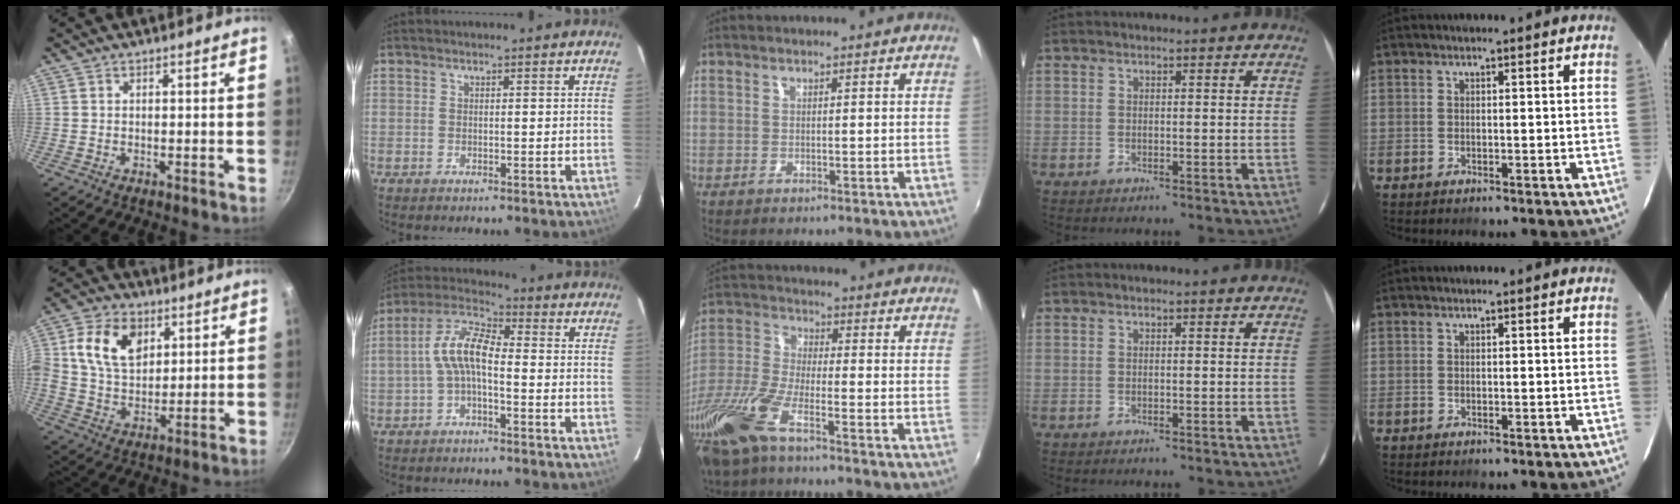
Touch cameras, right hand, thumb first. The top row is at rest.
{"thumb": {"total": 12.7, "force": [4.0, 8.9, 8.1], "torque": [-0.128, -0.006, 0.066]}, "index": {"total": 7.7, "force": [-1.7, 3.3, 6.7], "torque": [-0.148, 0.022, -0.037]}, "middle": {"total": 13.0, "force": [-8.3, 3.0, 9.5], "torque": [-0.216, -0.032, -0.170]}}